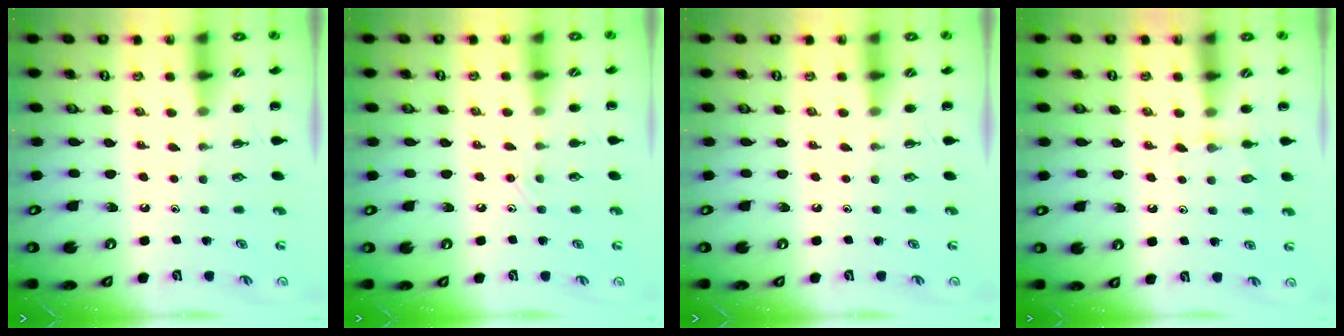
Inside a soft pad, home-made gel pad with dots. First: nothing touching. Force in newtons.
{"total": 4.8, "press": 4.6, "slide": 1.5}
{"total": 0.0}
{"total": 4.9, "press": 4.6, "slide": 1.5}